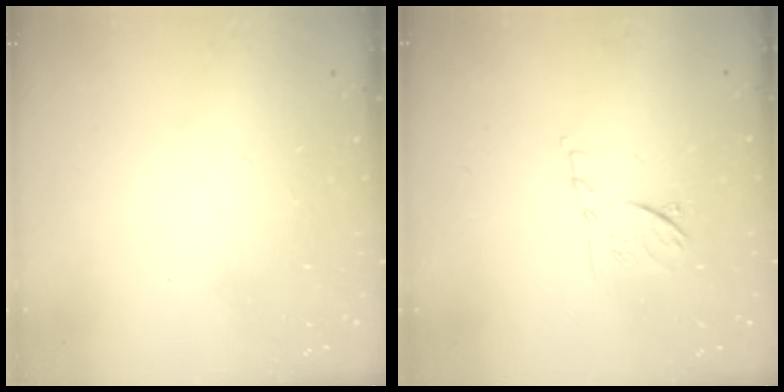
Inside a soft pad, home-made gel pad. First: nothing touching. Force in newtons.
{"total": 8.2, "press": 8.2, "slide": 0.8}